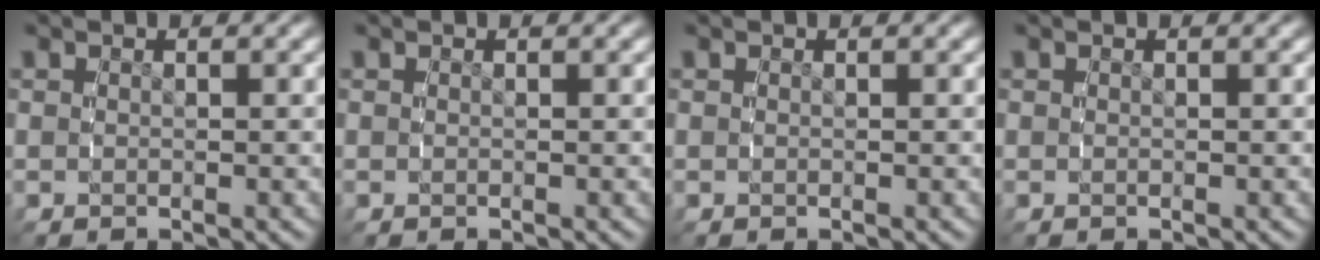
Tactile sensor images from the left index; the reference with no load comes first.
{"total": 0.0}
{"total": 0.0}
{"total": 0.0}